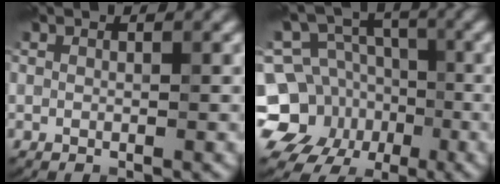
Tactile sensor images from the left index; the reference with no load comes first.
{"total": 12.4, "force": [-4.6, 11.0, 3.4], "torque": [-0.067, -0.015, -0.097]}